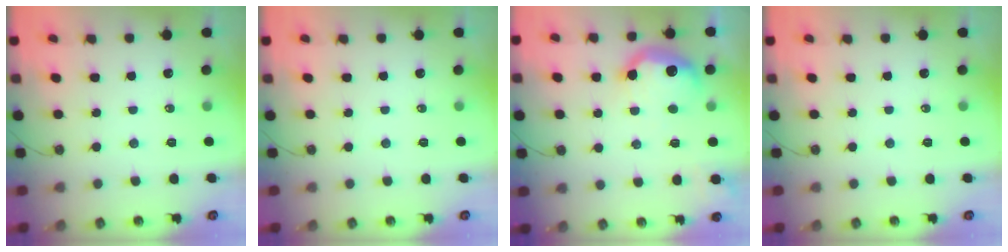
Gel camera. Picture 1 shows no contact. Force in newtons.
{"total": 0.0}
{"total": 14.3, "press": 14.3, "slide": 0.9}
{"total": 0.0}